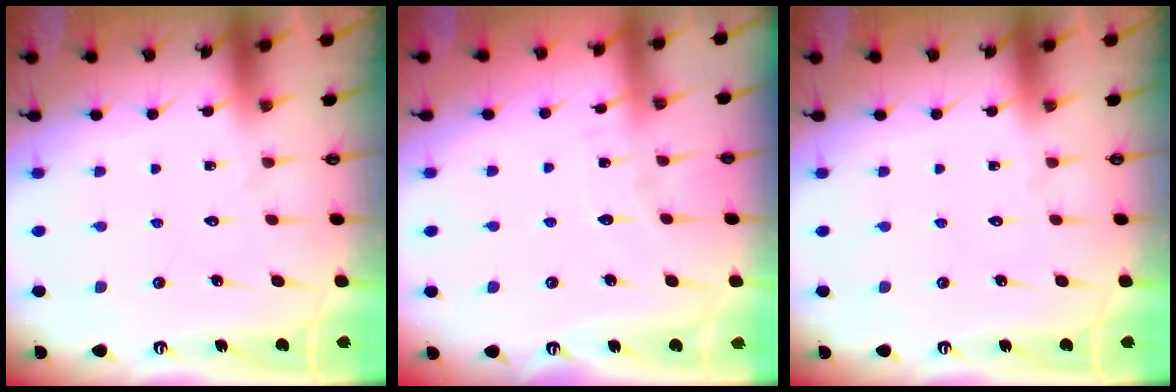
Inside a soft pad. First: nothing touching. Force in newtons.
{"total": 3.3, "press": 3.3, "slide": 0.4}
{"total": 0.0}